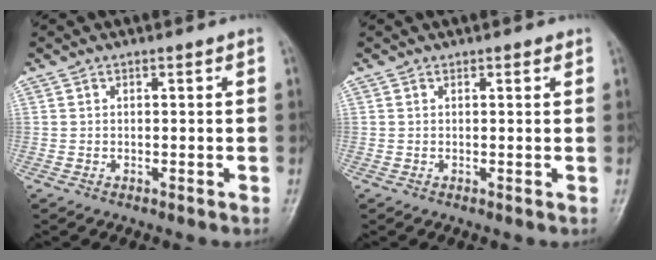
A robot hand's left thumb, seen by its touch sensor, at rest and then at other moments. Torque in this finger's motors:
{"motor_torque": [-0.24, -0.16, -0.01, 0.00, -0.02]}